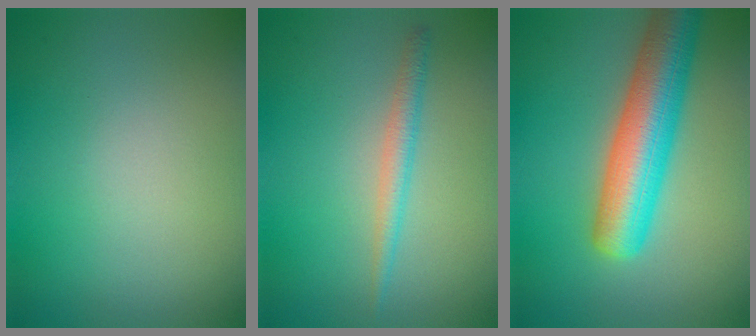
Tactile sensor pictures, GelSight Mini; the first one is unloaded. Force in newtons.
{"total": 1.8, "press": 1.8, "slide": 0.0}
{"total": 7.9, "press": 7.8, "slide": 0.3}